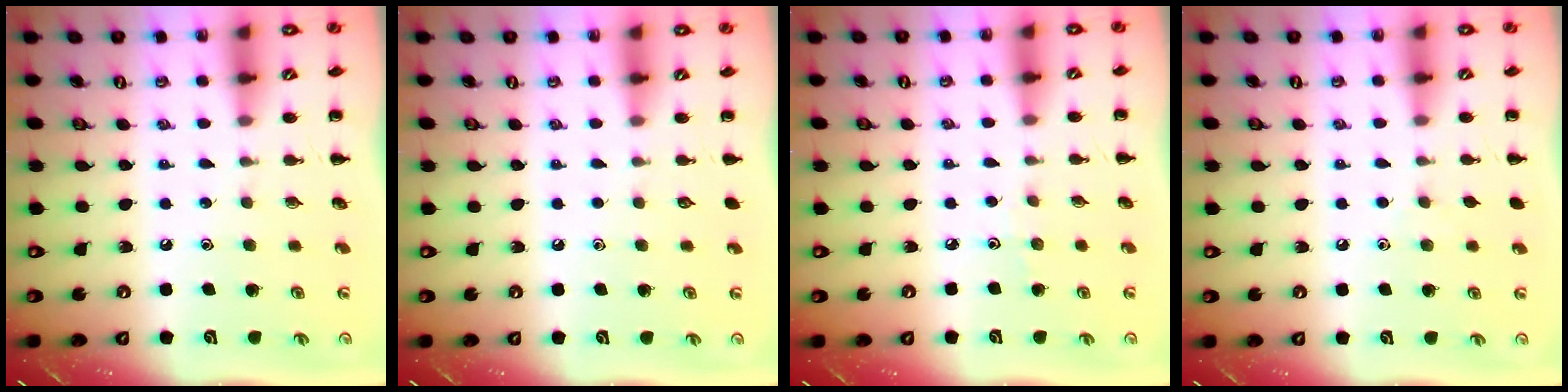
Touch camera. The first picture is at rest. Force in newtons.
{"total": 0.0}
{"total": 2.9, "press": 2.7, "slide": 1.2}
{"total": 3.4, "press": 3.1, "slide": 1.3}